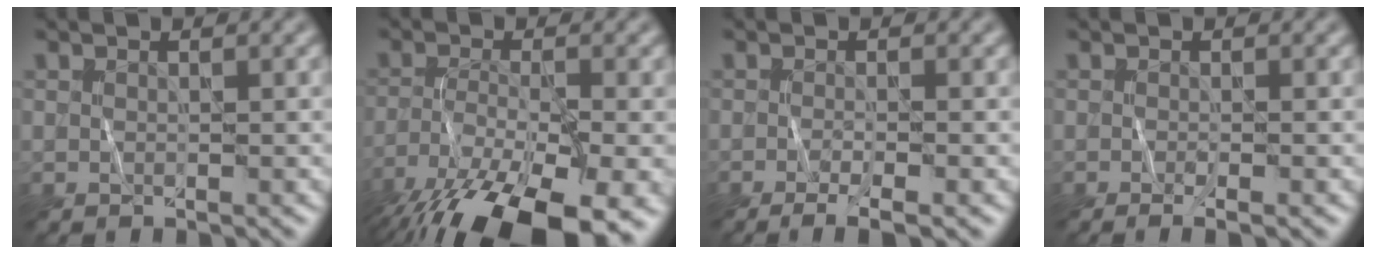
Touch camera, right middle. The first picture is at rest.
{"total": 12.8, "force": [-8.1, 4.3, 8.9], "torque": [-0.179, -0.027, -0.134]}
{"total": 3.0, "force": [-1.8, 0.7, 2.2], "torque": [-0.034, 0.001, -0.036]}
{"total": 1.3, "force": [-0.6, 0.4, 1.1], "torque": [-0.011, -0.001, -0.012]}